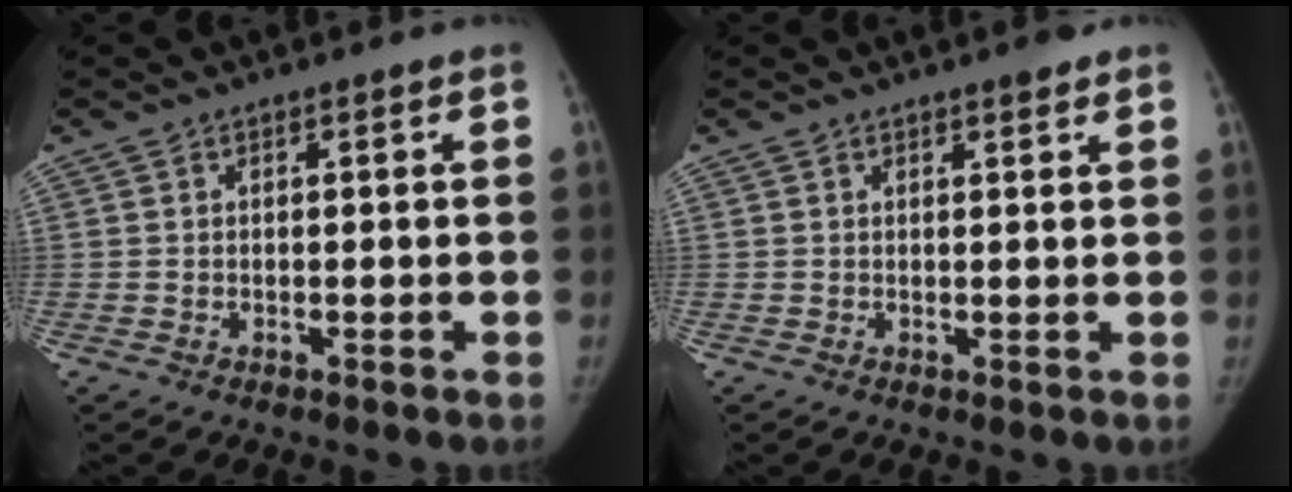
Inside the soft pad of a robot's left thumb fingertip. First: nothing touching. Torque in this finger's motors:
{"motor_torque": [0.37, -0.17, 0.44, -0.65, 0.04]}